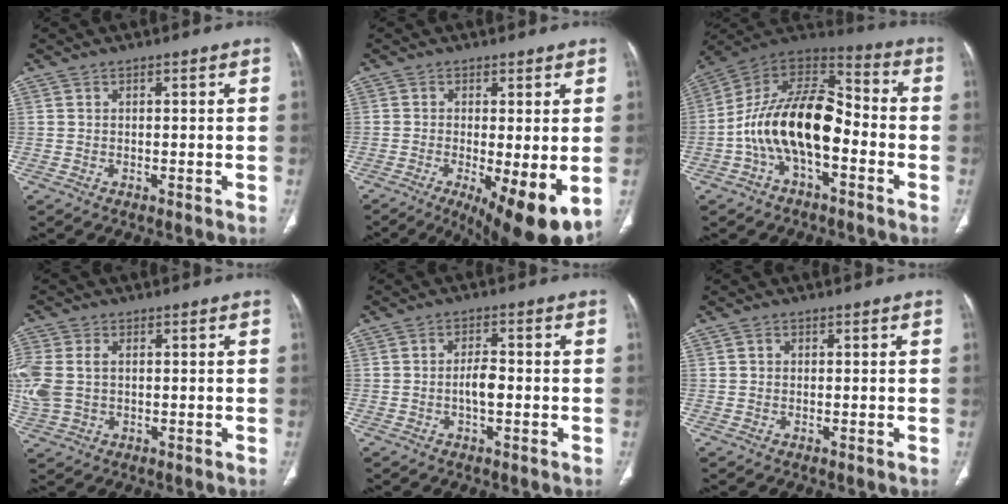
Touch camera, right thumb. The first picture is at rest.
{"total": 12.1, "force": [-3.5, 3.3, 11.1], "torque": [-0.159, -0.023, -0.044]}
{"total": 18.5, "force": [-4.3, 9.7, 15.1], "torque": [-0.257, 0.064, -0.081]}
{"total": 10.0, "force": [0.6, 7.1, 7.0], "torque": [-0.201, 0.010, 0.019]}
{"total": 3.6, "force": [-0.7, 1.6, 3.2], "torque": [-0.055, 0.009, -0.015]}
{"total": 0.7, "force": [0.1, 0.7, 0.2], "torque": [0.002, 0.003, 0.001]}